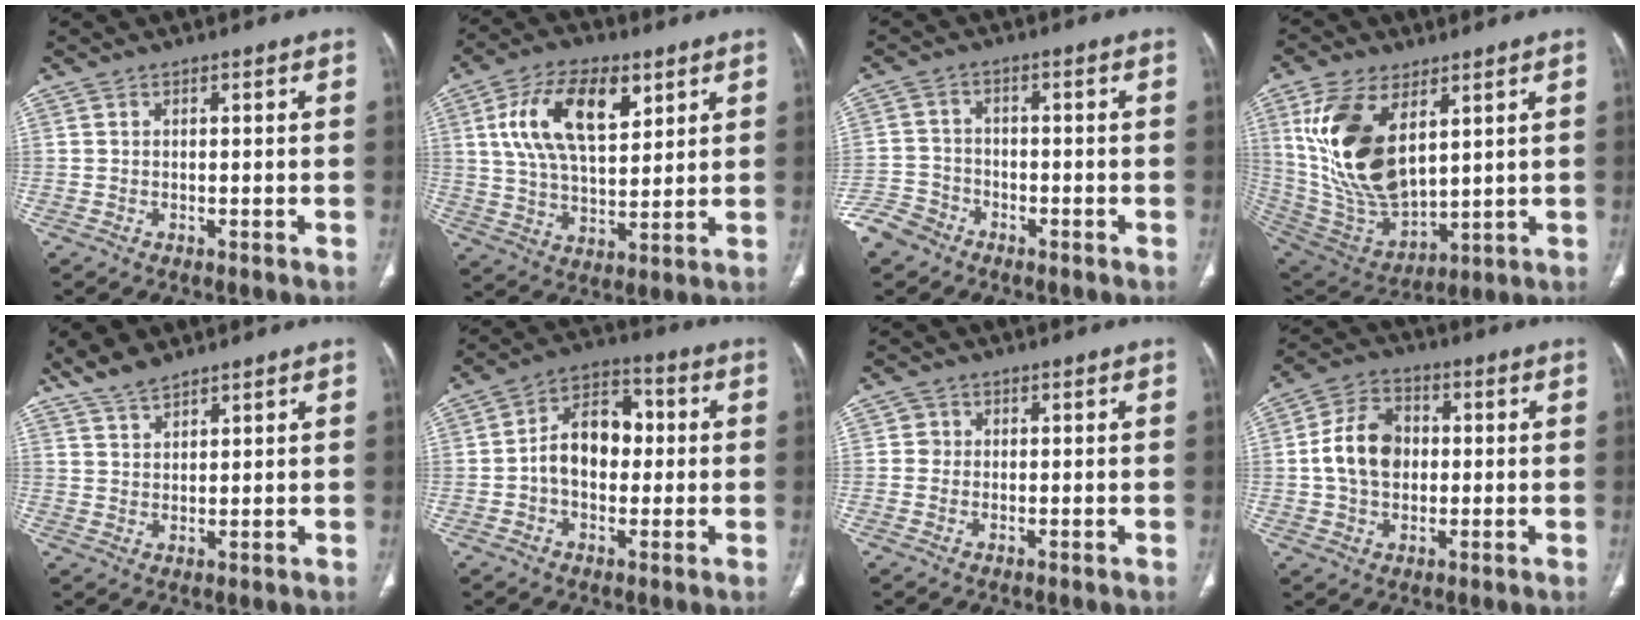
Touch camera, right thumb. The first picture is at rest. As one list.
[{"total": 16.1, "force": [6.2, 8.4, 12.3], "torque": [-0.205, -0.011, 0.116]}, {"total": 6.4, "force": [-4.4, 4.3, 1.4], "torque": [-0.021, 0.022, -0.091]}, {"total": 20.0, "force": [6.6, 10.7, 15.5], "torque": [-0.290, -0.032, 0.142]}, {"total": 4.9, "force": [4.3, 1.4, 2.0], "torque": [-0.037, -0.013, 0.088]}, {"total": 11.3, "force": [-0.1, 7.7, 8.2], "torque": [-0.110, 0.032, -0.011]}, {"total": 1.5, "force": [0.1, 1.5, 0.1], "torque": [0.008, 0.004, -0.001]}, {"total": 10.9, "force": [0.4, 8.1, 7.3], "torque": [-0.115, 0.017, 0.002]}]